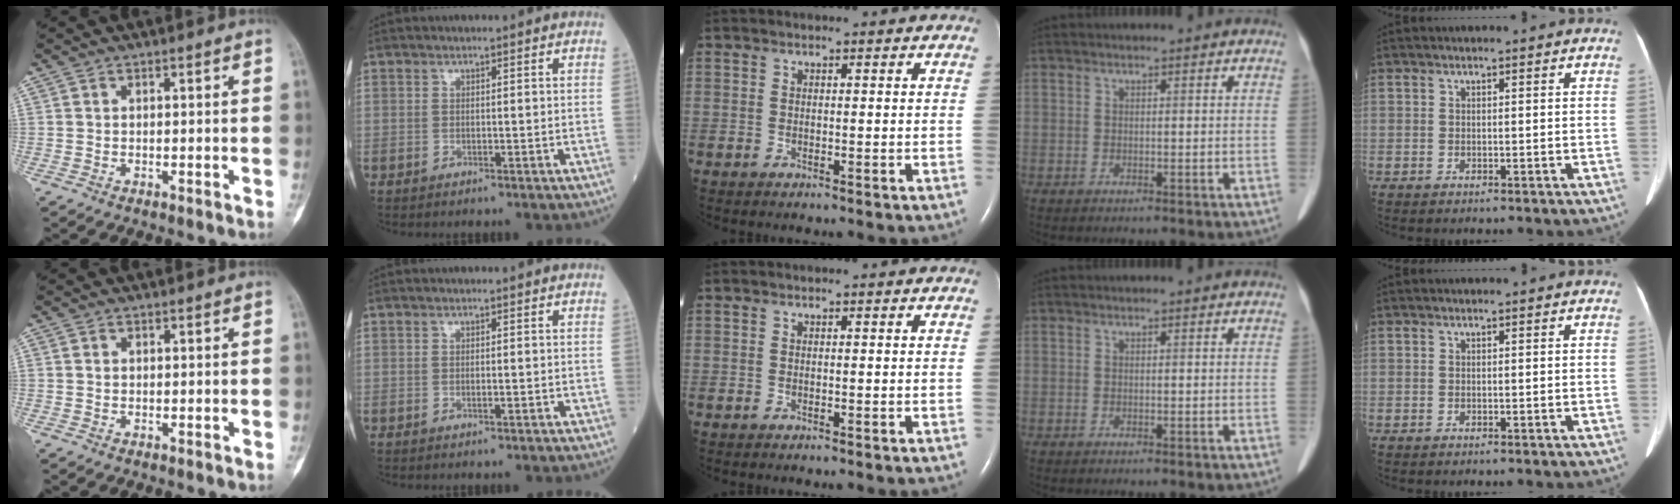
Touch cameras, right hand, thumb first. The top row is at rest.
{"thumb": {"total": 0.8, "force": [0.2, 0.7, 0.4], "torque": [-0.006, 0.002, 0.003]}, "index": {"total": 0.8, "force": [-0.2, 0.2, 0.7], "torque": [-0.015, -0.001, -0.002]}}